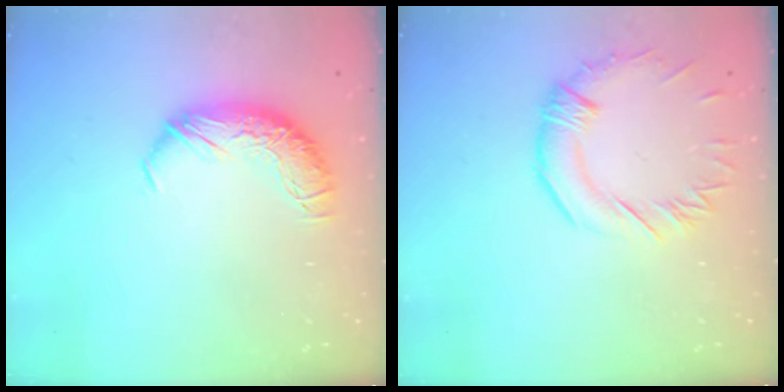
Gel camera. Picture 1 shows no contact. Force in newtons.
{"total": 1.0, "press": 0.6, "slide": 0.8}